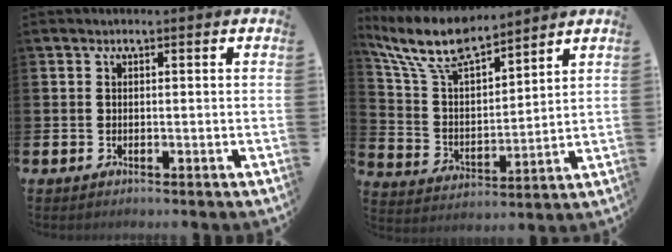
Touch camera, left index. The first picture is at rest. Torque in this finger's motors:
{"motor_torque": [0.78, -0.75, 0.21, 0.21]}